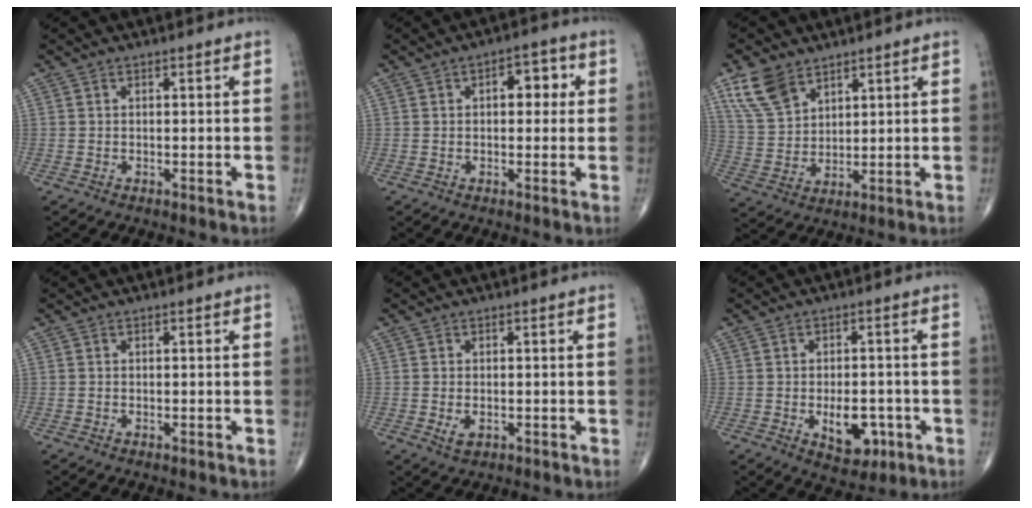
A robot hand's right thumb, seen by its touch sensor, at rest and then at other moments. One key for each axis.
{"total": 5.5, "fx": 1.1, "fy": 3.2, "fz": 4.4, "tx": -0.033, "ty": 0.012, "tz": 0.009}
{"total": 9.0, "fx": 5.9, "fy": 5.3, "fz": 4.3, "tx": -0.075, "ty": -0.021, "tz": 0.126}
{"total": 0.0}
{"total": 2.2, "fx": -0.4, "fy": 1.3, "fz": 1.7, "tx": -0.031, "ty": -0.004, "tz": -0.004}
{"total": 7.7, "fx": -2.3, "fy": 4.5, "fz": 5.8, "tx": -0.063, "ty": 0.006, "tz": -0.020}